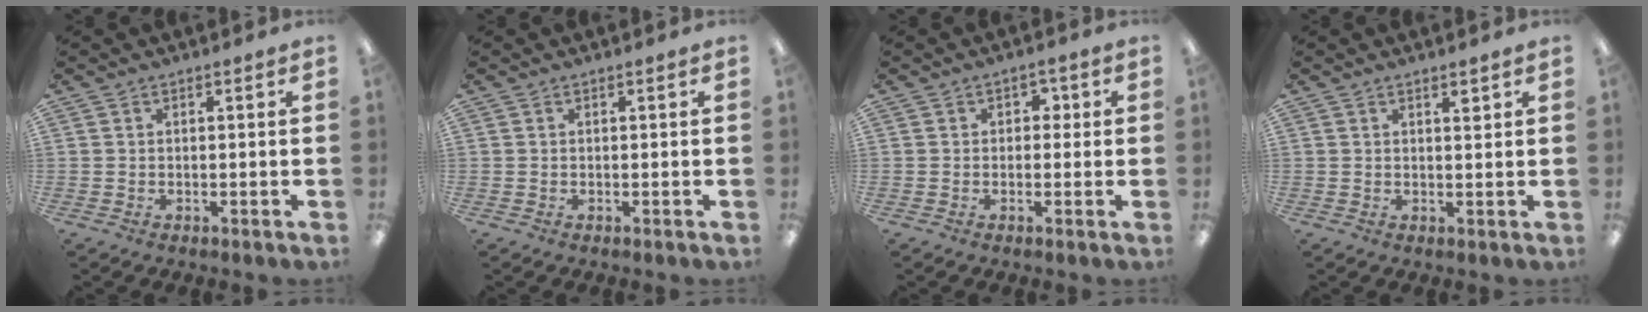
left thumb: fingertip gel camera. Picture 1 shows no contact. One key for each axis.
{"total": 0.0}
{"total": 2.1, "fx": 0.2, "fy": 1.7, "fz": 1.1, "tx": -0.015, "ty": 0.007, "tz": -0.002}
{"total": 1.8, "fx": 1.5, "fy": 0.3, "fz": 0.9, "tx": -0.013, "ty": -0.005, "tz": 0.024}